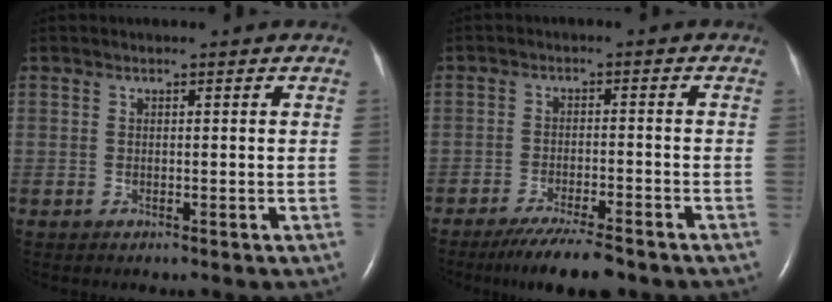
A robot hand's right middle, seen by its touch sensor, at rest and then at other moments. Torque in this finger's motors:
{"motor_torque": [0.31, -0.30, 0.13, 0.07]}